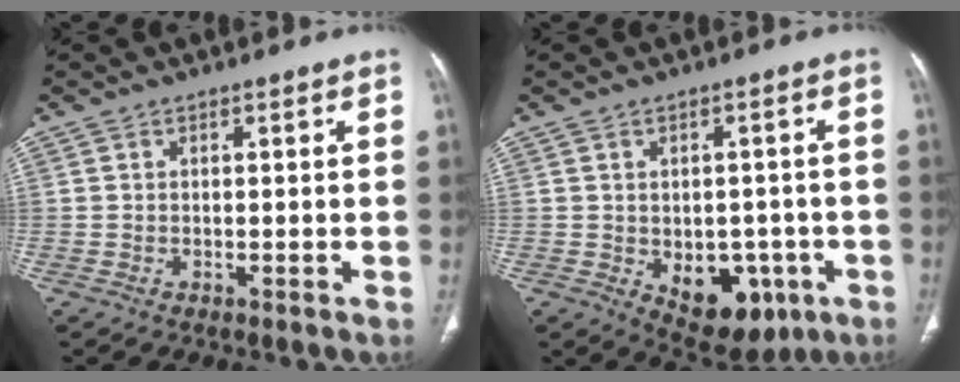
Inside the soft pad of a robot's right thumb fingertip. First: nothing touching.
{"total": 11.3, "force": [-4.0, 7.5, 7.5], "torque": [-0.065, 0.020, -0.037]}